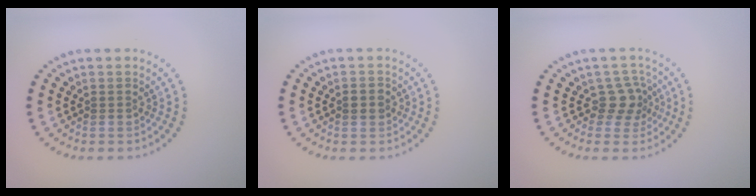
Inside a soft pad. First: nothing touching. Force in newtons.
{"total": 1.2, "press": 1.2, "slide": 0.2}
{"total": 2.5, "press": 1.9, "slide": 1.6}